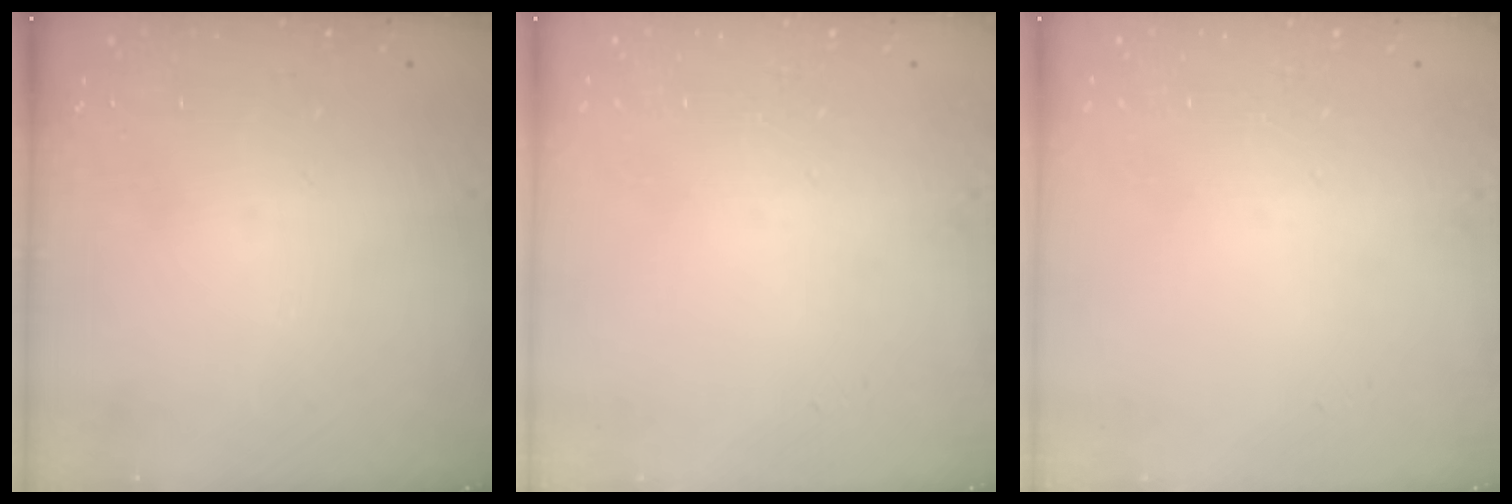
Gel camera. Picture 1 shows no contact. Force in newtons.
{"total": 0.0}
{"total": 0.0}